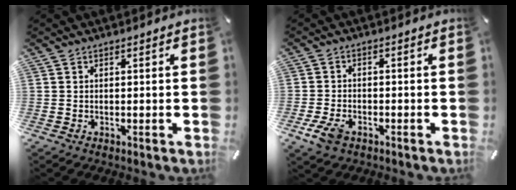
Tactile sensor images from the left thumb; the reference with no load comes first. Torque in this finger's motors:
{"motor_torque": [-0.33, 0.42, 0.09, -0.03, 0.06]}